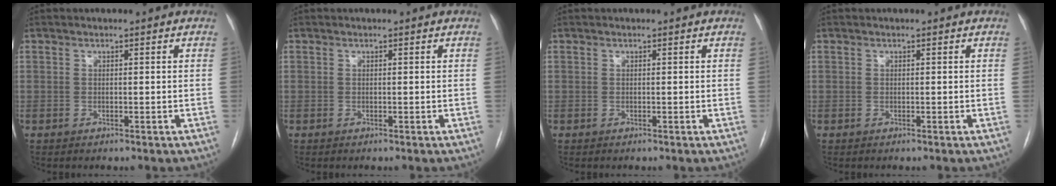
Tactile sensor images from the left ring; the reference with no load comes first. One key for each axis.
{"total": 0.0}
{"total": 0.0}
{"total": 0.0}